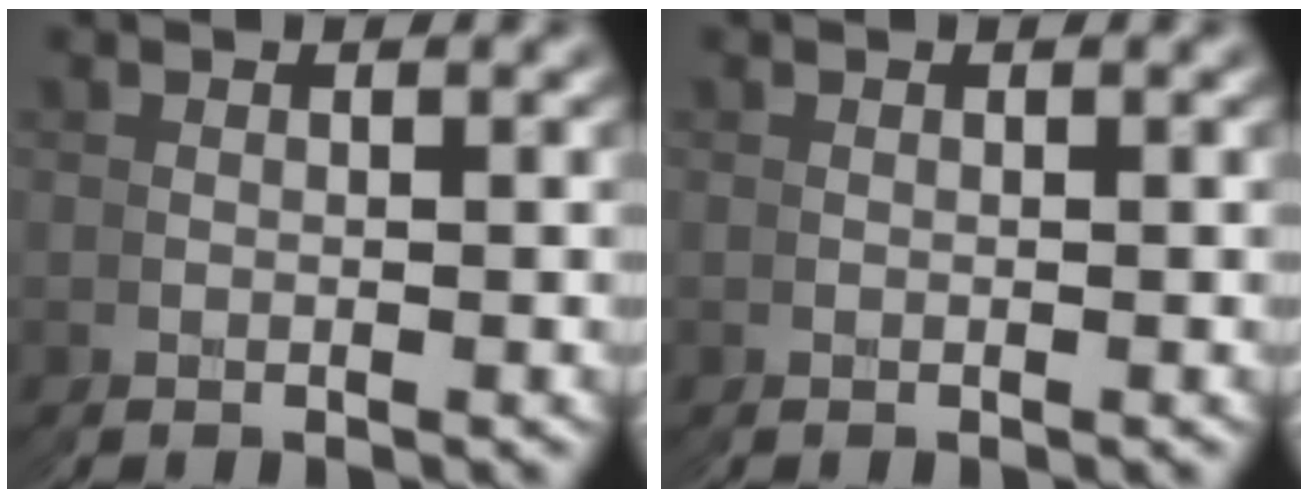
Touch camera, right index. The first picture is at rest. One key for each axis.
{"total": 0.0}